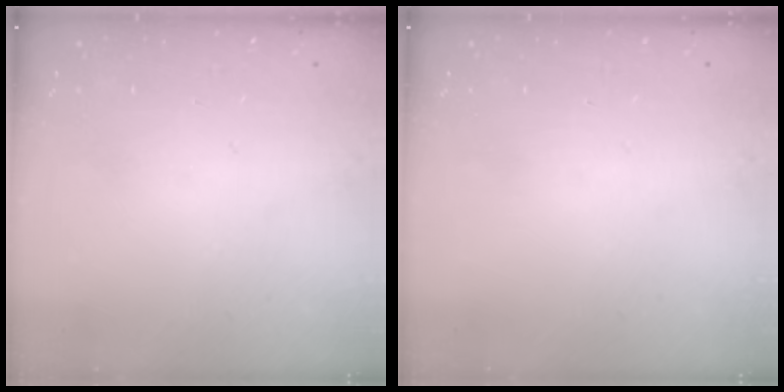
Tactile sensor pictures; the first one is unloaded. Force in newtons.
{"total": 0.0}